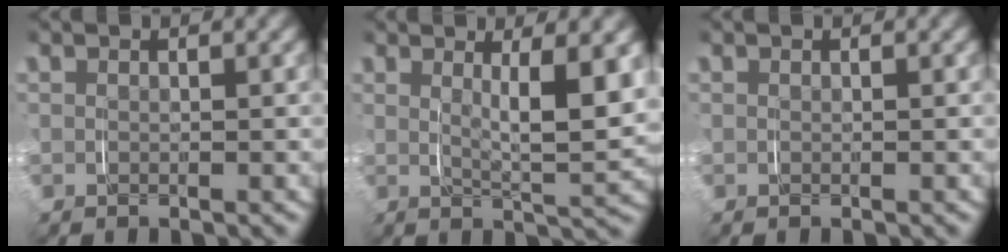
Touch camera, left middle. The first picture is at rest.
{"total": 4.5, "force": [2.2, 0.4, 3.9], "torque": [-0.049, 0.004, 0.036]}
{"total": 0.0}